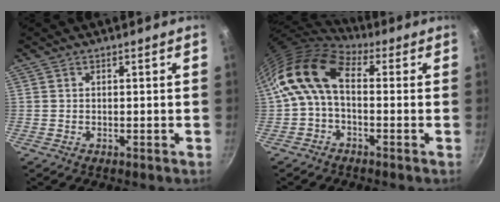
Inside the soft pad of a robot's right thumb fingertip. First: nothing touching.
{"total": 11.4, "force": [0.6, 6.7, 9.1], "torque": [-0.165, 0.029, -0.008]}